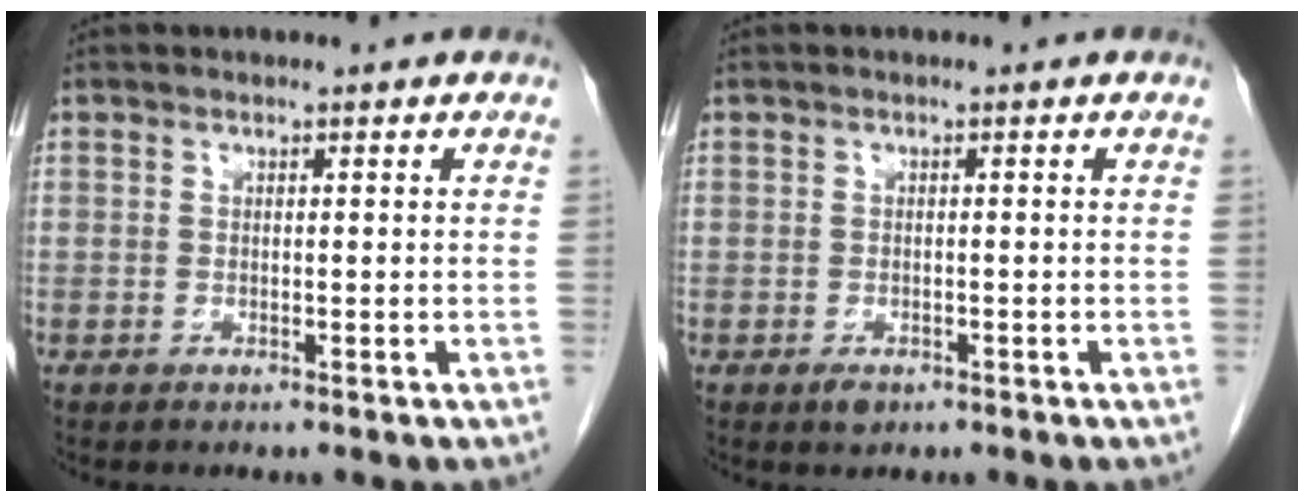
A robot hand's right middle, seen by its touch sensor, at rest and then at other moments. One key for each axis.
{"total": 1.4, "fx": -0.8, "fy": 0.8, "fz": 0.8, "tx": -0.014, "ty": 0.001, "tz": -0.008}